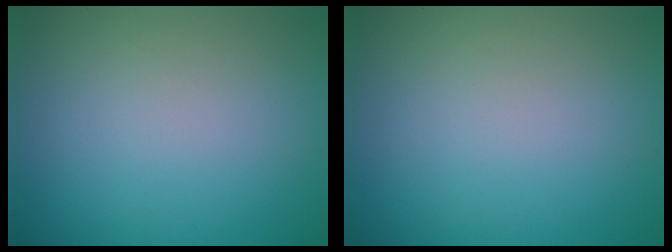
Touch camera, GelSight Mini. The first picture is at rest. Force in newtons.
{"total": 0.0}